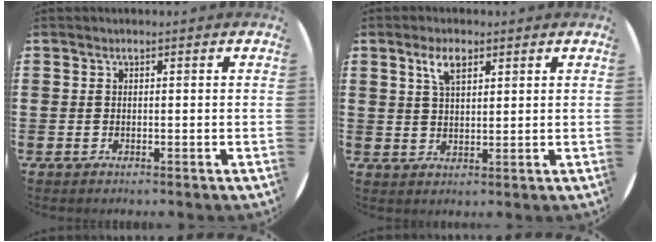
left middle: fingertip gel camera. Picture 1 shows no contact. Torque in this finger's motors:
{"motor_torque": [0.83, -0.94, 0.21, 0.04]}